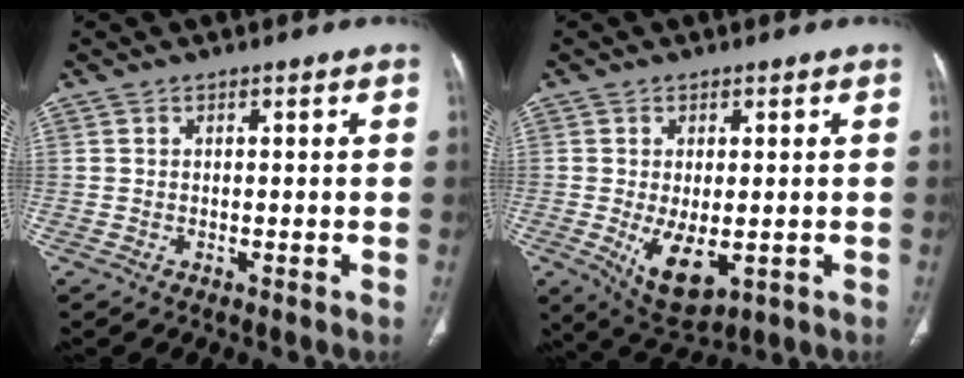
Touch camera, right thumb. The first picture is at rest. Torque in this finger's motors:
{"motor_torque": [-0.32, 0.62, 0.61, 0.34, 0.20]}